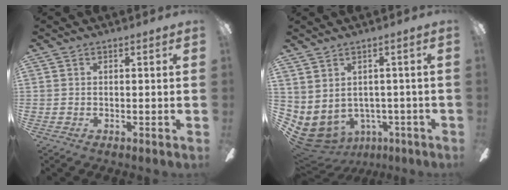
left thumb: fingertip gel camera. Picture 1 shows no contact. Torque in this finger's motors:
{"motor_torque": [1.01, 2.02, 0.52, -0.40, 0.17]}